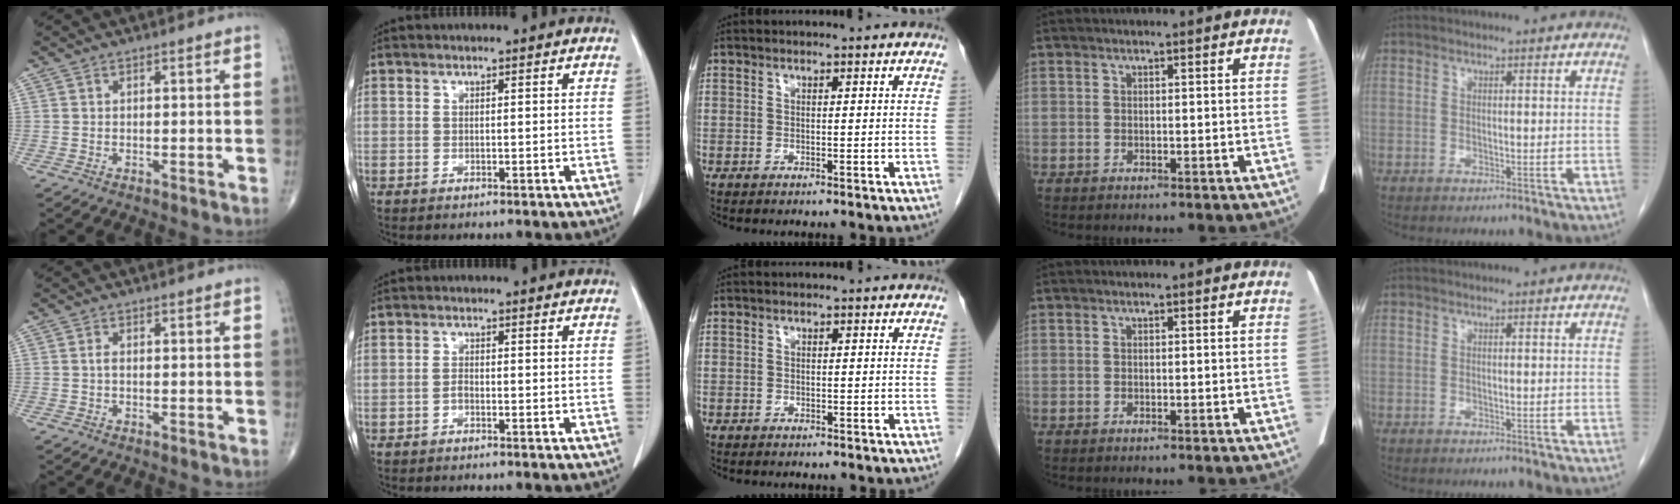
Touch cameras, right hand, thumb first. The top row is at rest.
{"thumb": {"total": 0.8, "force": [-0.1, 0.4, 0.6], "torque": [-0.010, 0.002, -0.004]}, "index": {"total": 0.8, "force": [-0.5, 0.2, 0.6], "torque": [-0.010, 0.003, -0.012]}, "middle": {"total": 0.6, "force": [-0.4, 0.4, 0.0], "torque": [-0.007, 0.002, -0.008]}}